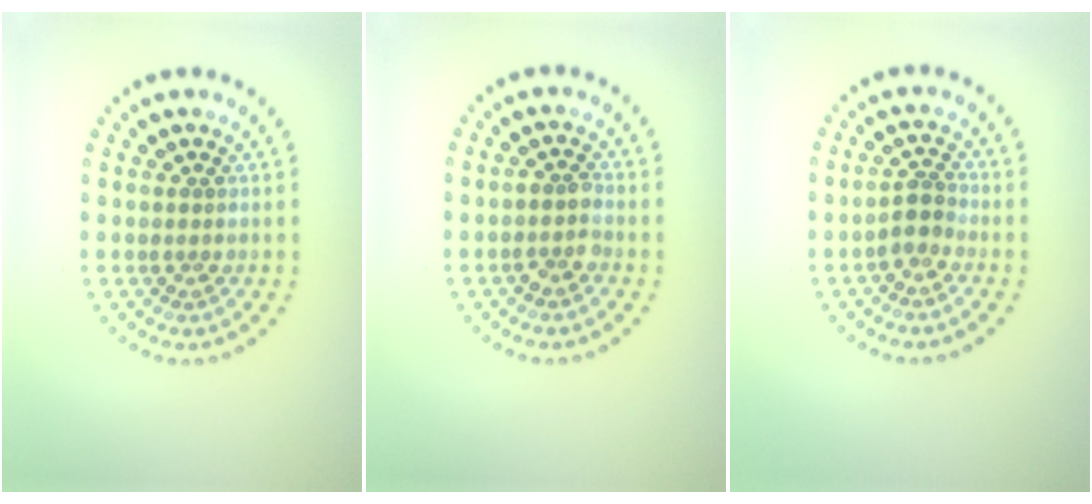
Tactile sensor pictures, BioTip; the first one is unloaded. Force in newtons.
{"total": 1.5, "press": 1.4, "slide": 0.6}
{"total": 1.8, "press": 1.4, "slide": 1.1}